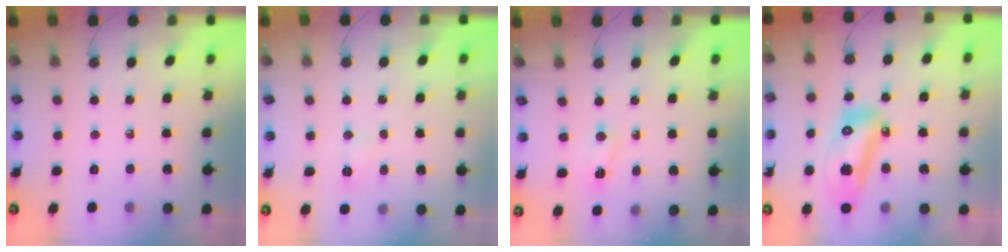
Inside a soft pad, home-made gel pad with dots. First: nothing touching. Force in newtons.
{"total": 5.8, "press": 5.8, "slide": 0.6}
{"total": 2.4, "press": 2.3, "slide": 0.7}
{"total": 14.0, "press": 13.9, "slide": 1.8}